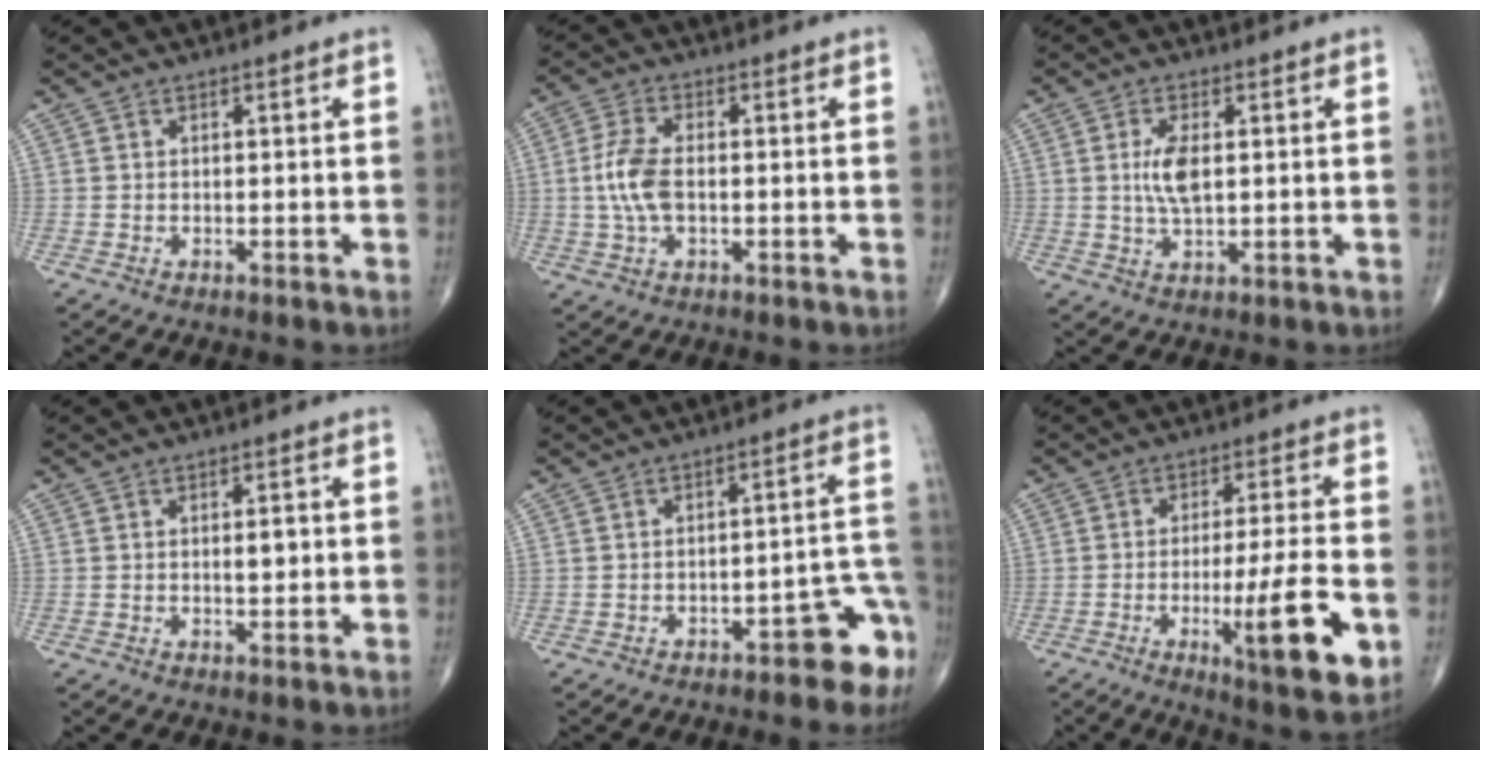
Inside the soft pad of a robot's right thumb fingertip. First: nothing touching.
{"total": 7.2, "force": [-0.5, 3.7, 6.1], "torque": [-0.137, 0.010, -0.013]}
{"total": 5.7, "force": [0.7, 2.4, 5.1], "torque": [-0.104, -0.006, 0.012]}
{"total": 2.7, "force": [0.2, 1.2, 2.4], "torque": [-0.031, -0.001, 0.002]}
{"total": 7.8, "force": [-5.0, 2.9, 5.3], "torque": [-0.029, 0.060, -0.062]}
{"total": 13.9, "force": [-4.0, 2.2, 13.2], "torque": [-0.199, -0.004, -0.058]}